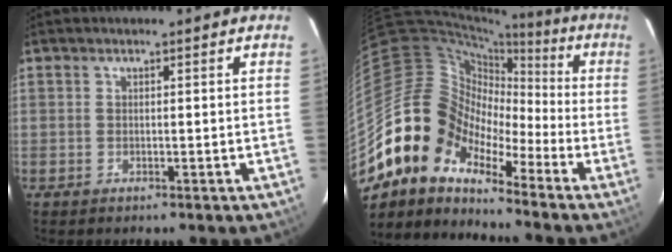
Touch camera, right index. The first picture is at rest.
{"total": 11.9, "force": [-8.3, 7.4, 4.4], "torque": [-0.069, 0.025, -0.183]}